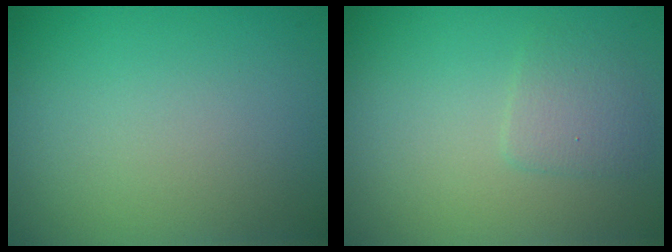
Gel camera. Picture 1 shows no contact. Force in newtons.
{"total": 1.6, "press": 1.6, "slide": 0.1}